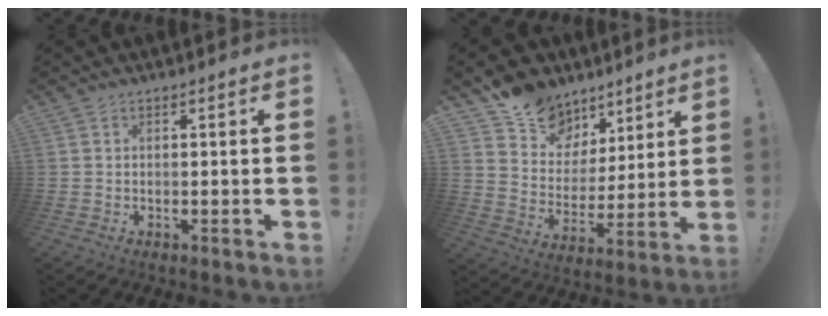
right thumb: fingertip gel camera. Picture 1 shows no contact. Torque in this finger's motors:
{"motor_torque": [-0.04, 2.34, 0.45, 1.02, 0.00]}